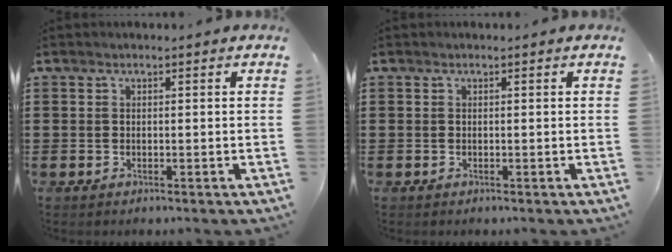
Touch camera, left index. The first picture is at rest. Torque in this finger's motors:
{"motor_torque": [0.00, 0.00, 0.00, 0.00]}